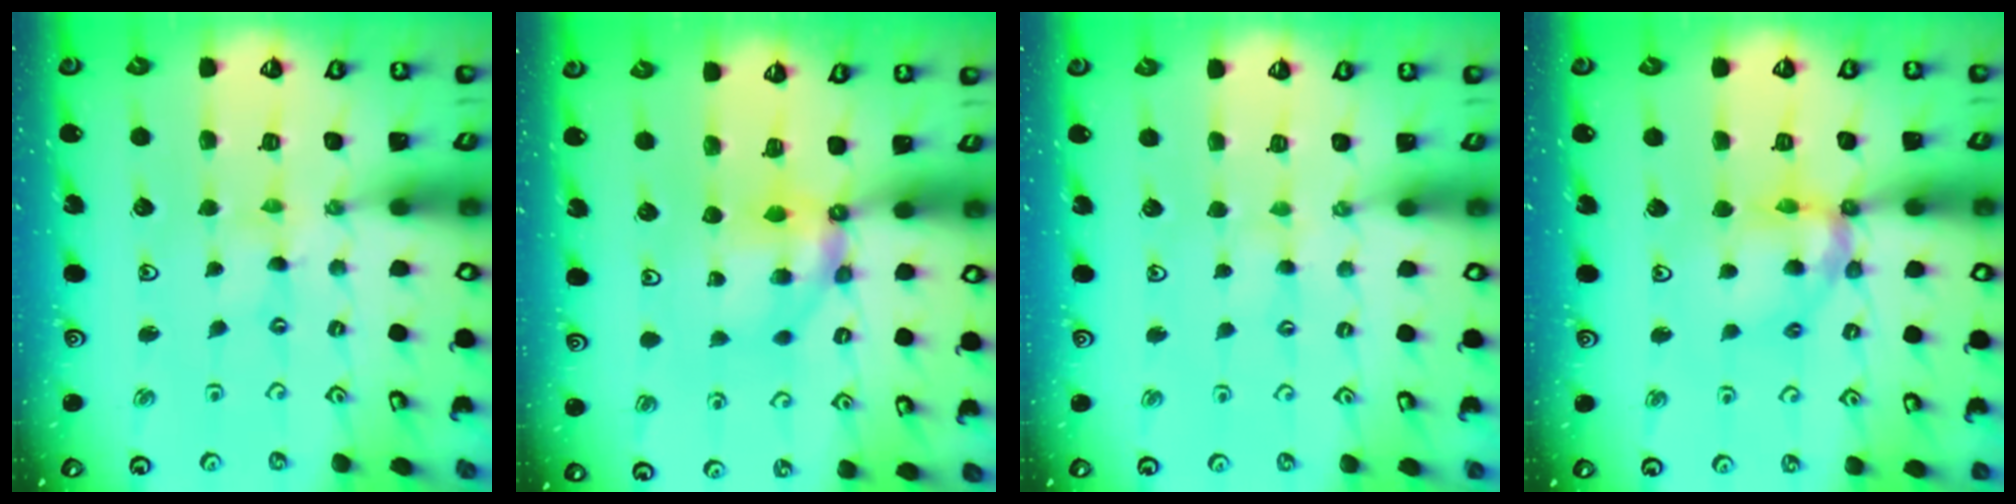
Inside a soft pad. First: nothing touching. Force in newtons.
{"total": 6.4, "press": 6.4, "slide": 0.3}
{"total": 2.4, "press": 2.4, "slide": 0.4}
{"total": 12.1, "press": 12.0, "slide": 1.4}